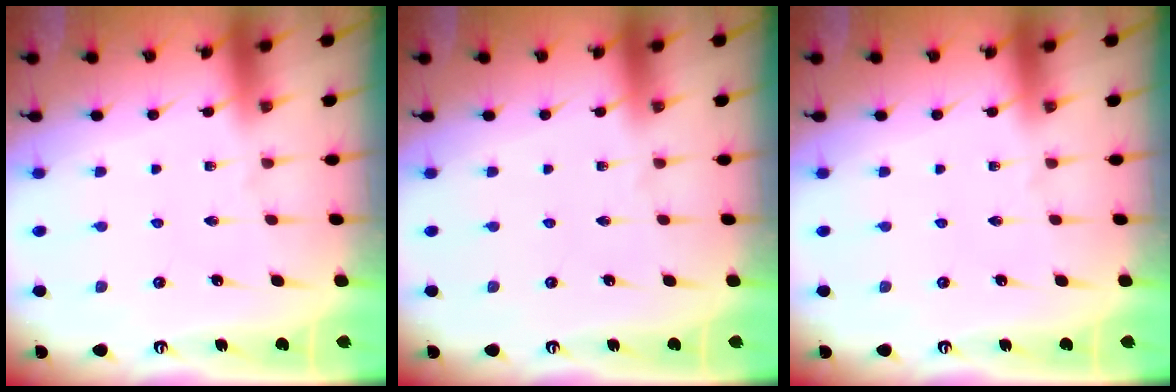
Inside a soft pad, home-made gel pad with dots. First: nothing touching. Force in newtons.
{"total": 0.0}
{"total": 0.0}